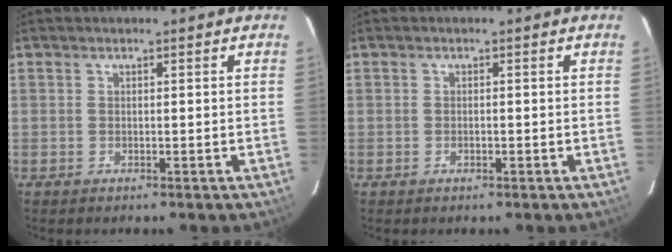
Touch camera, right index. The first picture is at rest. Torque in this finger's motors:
{"motor_torque": [-0.12, 0.05, -0.05, -0.02]}